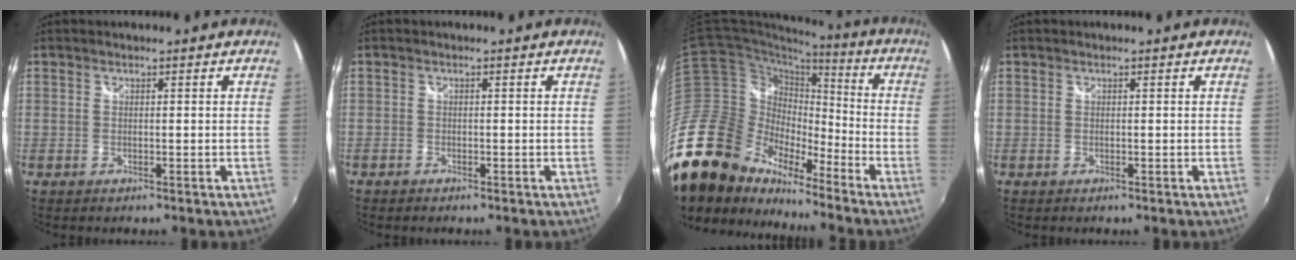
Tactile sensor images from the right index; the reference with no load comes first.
{"total": 1.0, "force": [-0.9, 0.5, 0.0], "torque": [-0.005, -0.002, -0.018]}
{"total": 26.4, "force": [-19.8, 13.4, 11.2], "torque": [-0.243, -0.001, -0.367]}
{"total": 0.0}